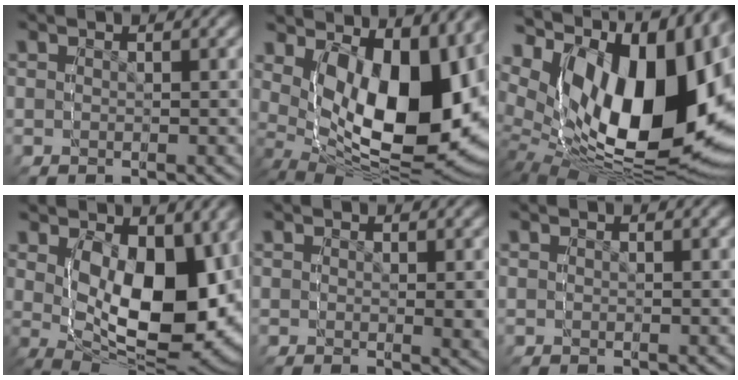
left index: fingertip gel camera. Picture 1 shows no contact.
{"total": 18.2, "force": [0.3, 11.0, 14.5], "torque": [-0.251, -0.044, 0.017]}
{"total": 22.9, "force": [-1.4, 13.7, 18.3], "torque": [-0.328, -0.039, -0.003]}
{"total": 14.4, "force": [-0.4, 8.0, 11.9], "torque": [-0.209, -0.052, 0.013]}
{"total": 1.1, "force": [0.5, 0.0, 0.9], "torque": [-0.006, -0.004, 0.007]}
{"total": 0.0}